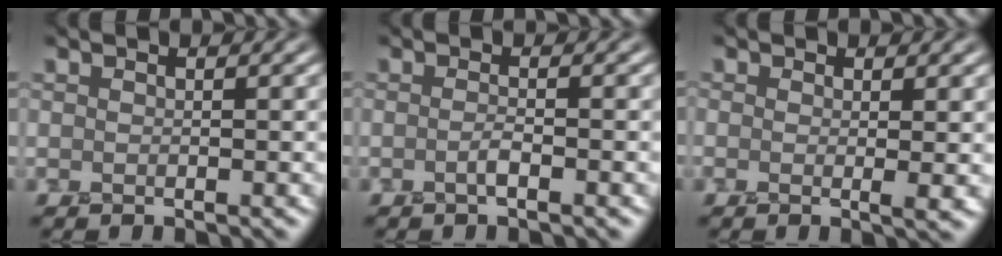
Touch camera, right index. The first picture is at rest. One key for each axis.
{"total": 1.0, "fx": -0.4, "fy": 0.2, "fz": 0.9, "tx": -0.016, "ty": 0.000, "tz": -0.009}
{"total": 1.4, "fx": 0.1, "fy": 0.2, "fz": 1.4, "tx": -0.019, "ty": -0.008, "tz": 0.001}